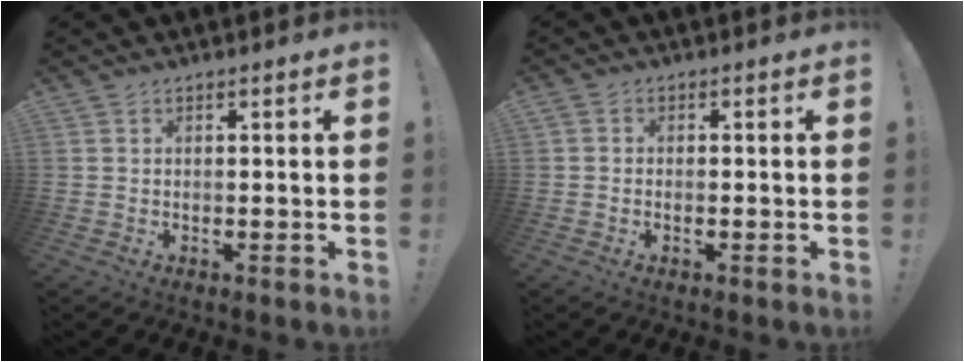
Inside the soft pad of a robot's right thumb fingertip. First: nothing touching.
{"total": 1.4, "force": [-0.9, 0.7, 0.8], "torque": [-0.013, 0.003, -0.015]}